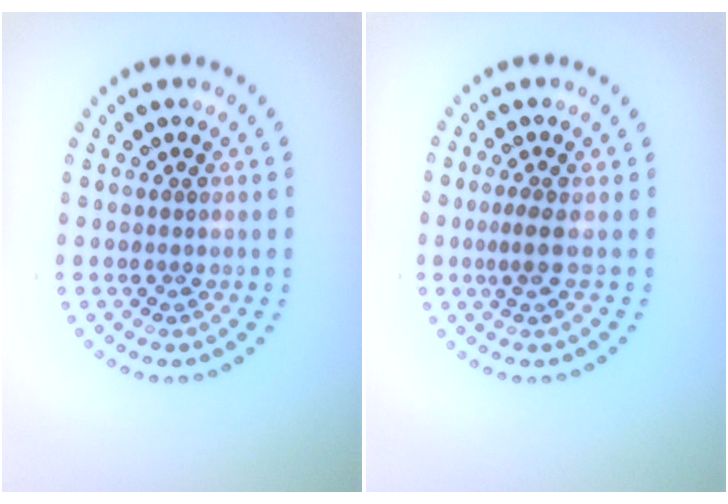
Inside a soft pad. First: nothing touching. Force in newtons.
{"total": 1.8, "press": 1.4, "slide": 1.2}